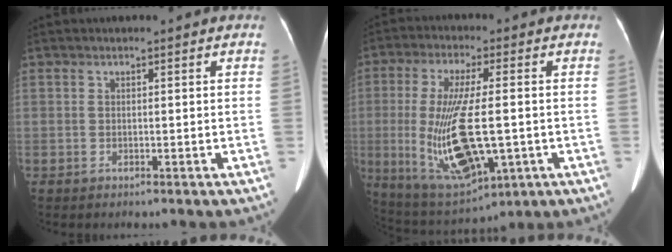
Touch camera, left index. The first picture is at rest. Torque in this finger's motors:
{"motor_torque": [1.89, -0.26, 0.39, 0.21]}